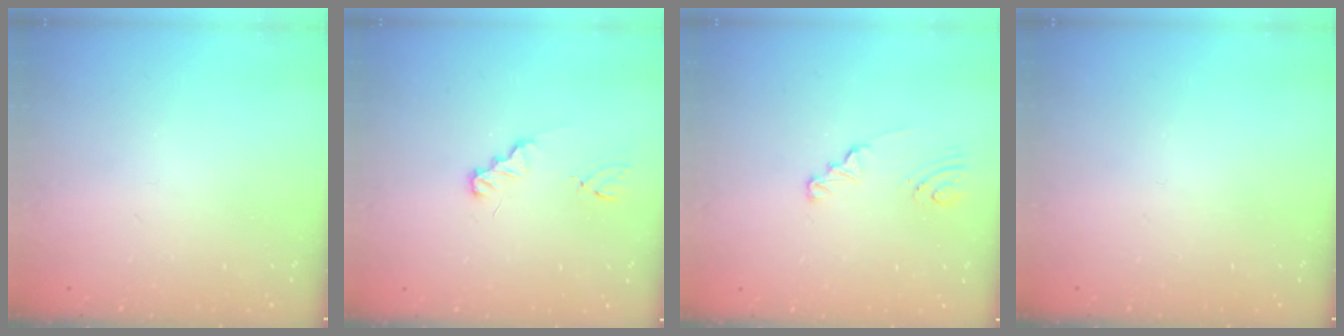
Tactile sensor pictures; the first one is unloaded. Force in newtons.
{"total": 1.2, "press": 1.2, "slide": 0.1}
{"total": 2.0, "press": 2.0, "slide": 0.2}
{"total": 0.0}